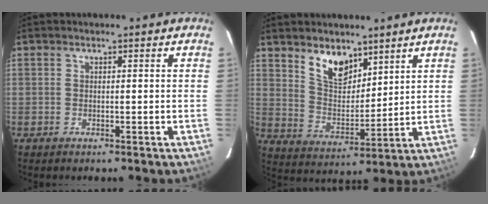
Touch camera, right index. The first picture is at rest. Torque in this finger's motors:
{"motor_torque": [0.18, 0.18, 0.24, 0.05]}